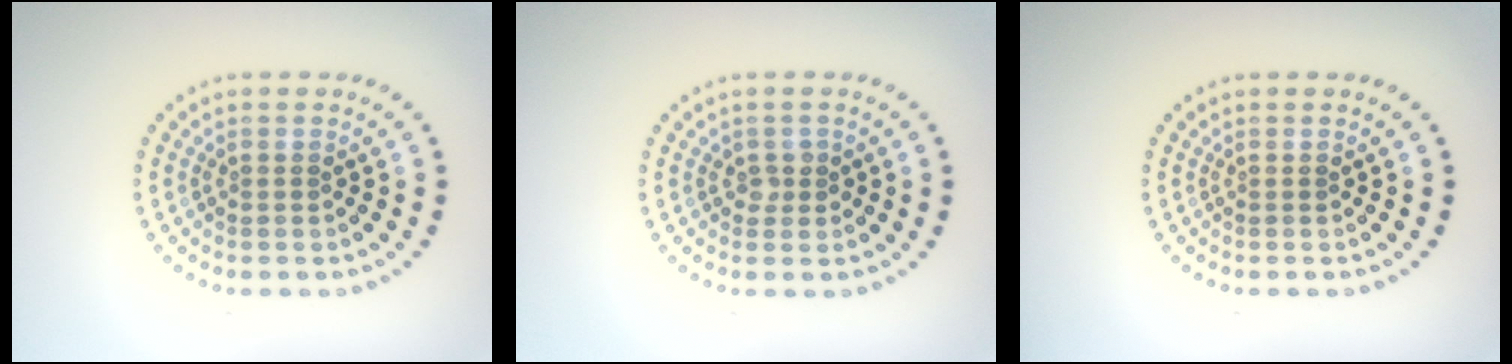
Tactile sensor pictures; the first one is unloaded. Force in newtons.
{"total": 1.0, "press": 1.0, "slide": 0.3}
{"total": 0.0}